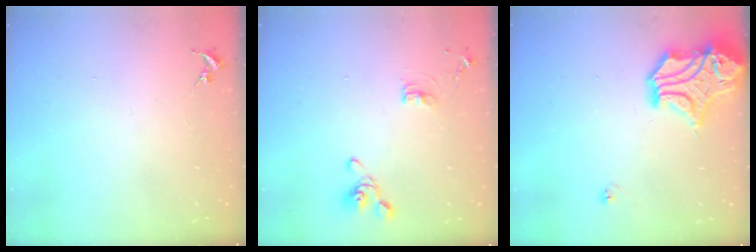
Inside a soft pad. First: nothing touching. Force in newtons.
{"total": 9.9, "press": 9.7, "slide": 1.9}
{"total": 16.3, "press": 16.1, "slide": 2.6}